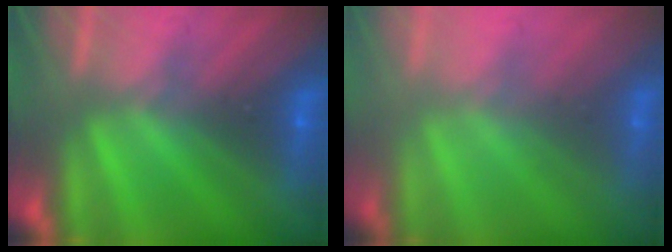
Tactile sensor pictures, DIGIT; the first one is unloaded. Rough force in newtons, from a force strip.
{"total": 2.4}